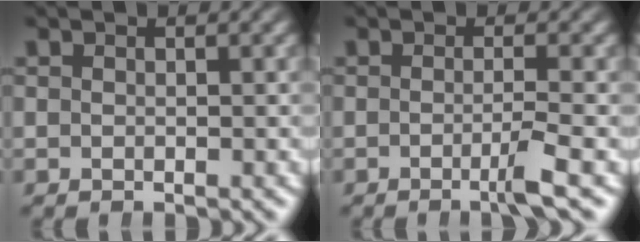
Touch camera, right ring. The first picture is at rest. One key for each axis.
{"total": 2.0, "fx": -1.1, "fy": -0.1, "fz": 1.7, "tx": -0.038, "ty": -0.005, "tz": -0.022}